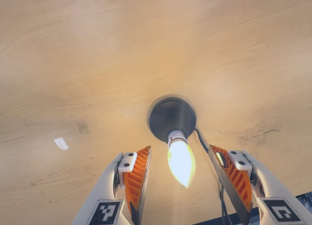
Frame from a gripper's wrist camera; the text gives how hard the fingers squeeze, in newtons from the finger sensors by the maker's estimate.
{"total": 0.0}